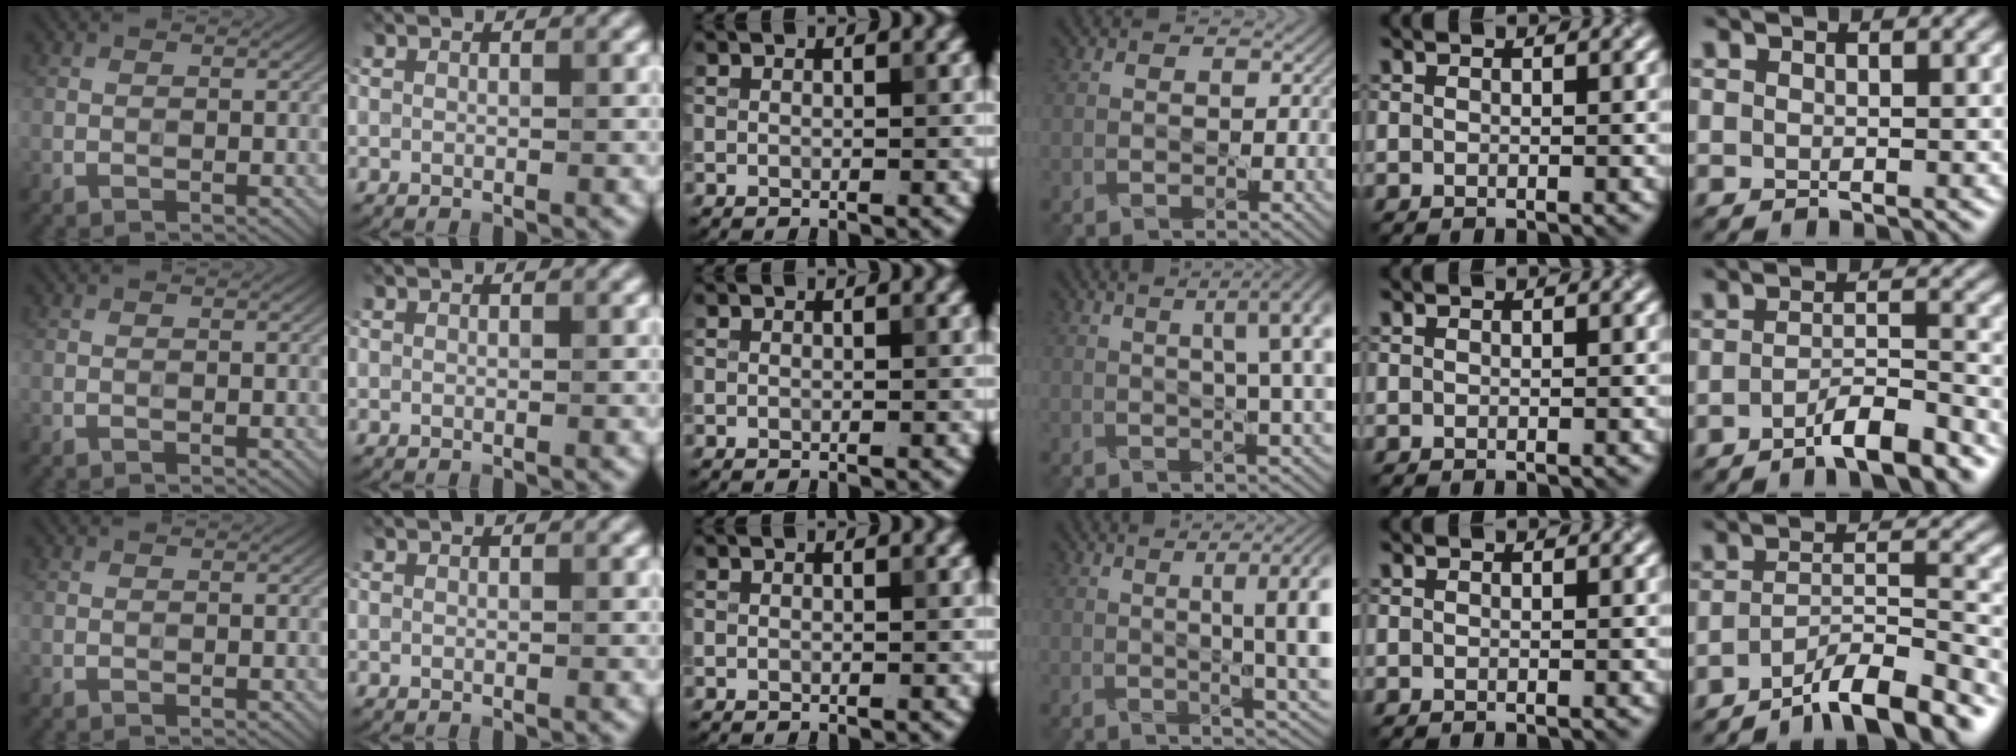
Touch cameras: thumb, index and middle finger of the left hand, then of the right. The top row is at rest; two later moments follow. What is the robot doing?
{"motion": "pour", "object": "measuring cup"}